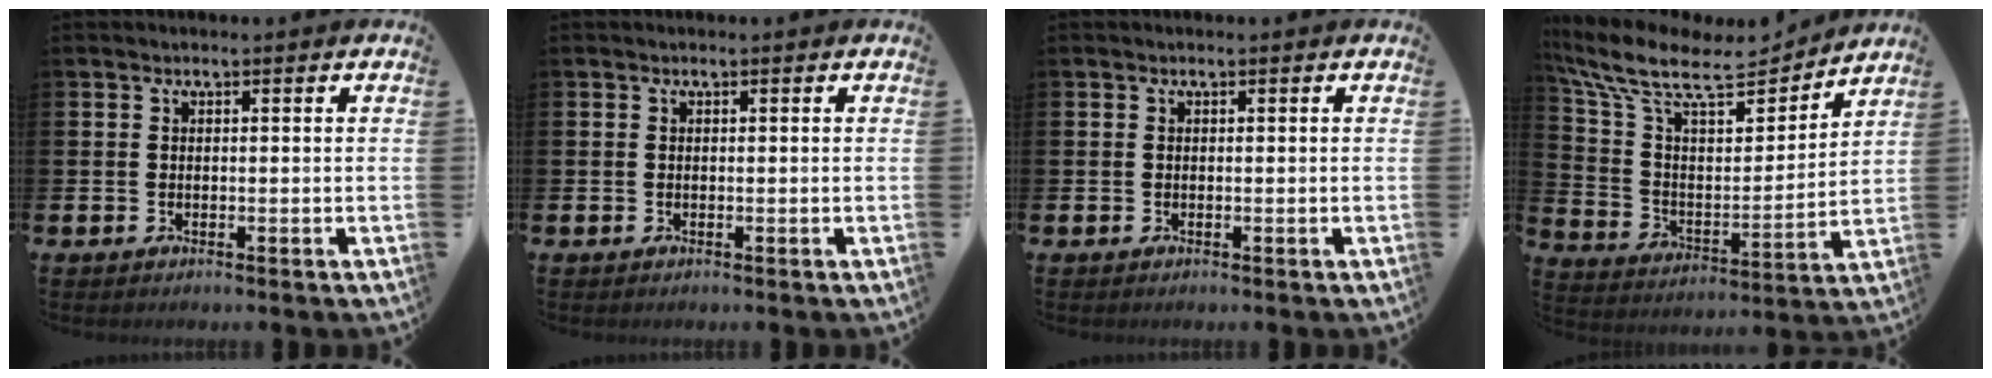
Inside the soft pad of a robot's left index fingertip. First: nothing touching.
{"total": 0.0}
{"total": 0.0}
{"total": 10.7, "force": [8.9, 3.8, 4.6], "torque": [-0.128, -0.058, 0.151]}